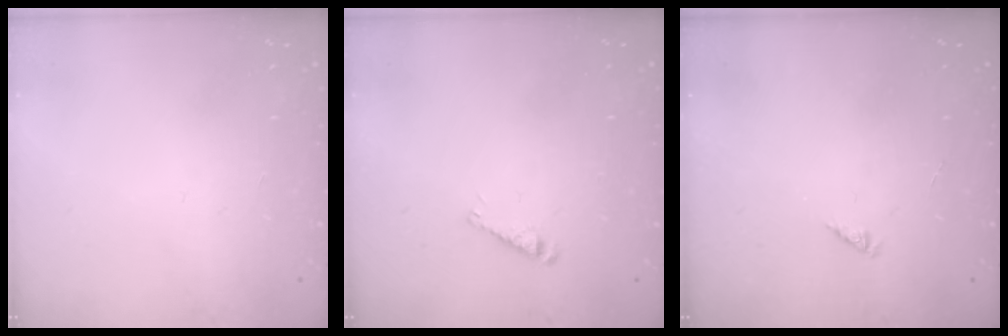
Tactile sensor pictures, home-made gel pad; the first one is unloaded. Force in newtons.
{"total": 3.5, "press": 3.5, "slide": 0.1}
{"total": 0.0}